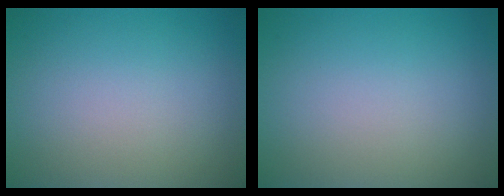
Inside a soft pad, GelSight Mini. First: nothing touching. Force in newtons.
{"total": 0.0}